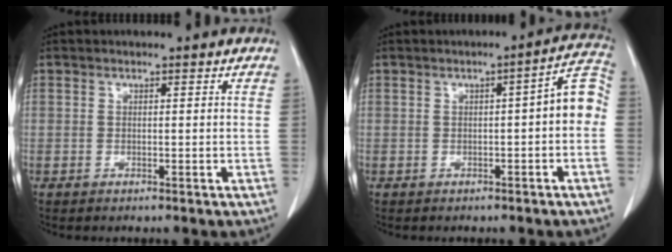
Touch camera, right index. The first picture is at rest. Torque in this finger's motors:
{"motor_torque": [0.55, -0.26, 0.11, 0.03]}